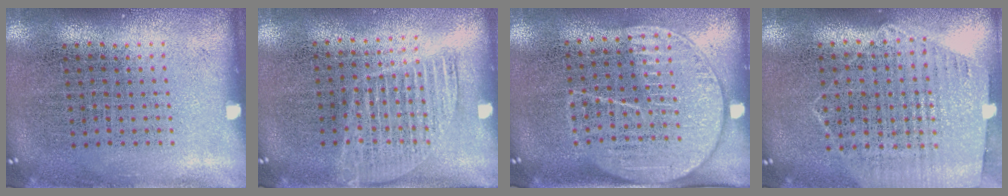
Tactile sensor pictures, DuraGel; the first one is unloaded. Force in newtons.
{"total": 1.3, "press": 1.1, "slide": 0.6}
{"total": 1.8, "press": 1.5, "slide": 1.0}
{"total": 1.2, "press": 1.2, "slide": 0.4}